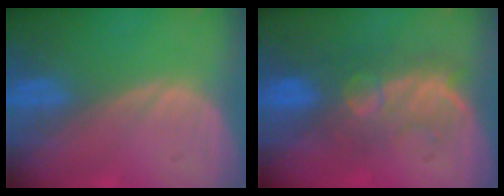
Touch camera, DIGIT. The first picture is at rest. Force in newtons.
{"total": 8.8, "press": 8.2, "slide": 3.2}